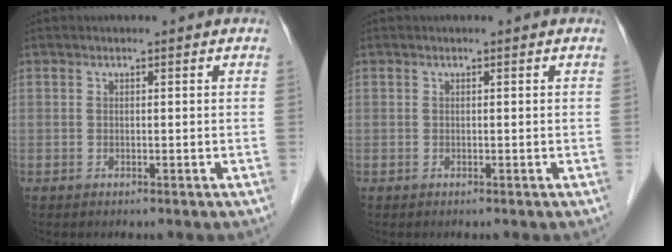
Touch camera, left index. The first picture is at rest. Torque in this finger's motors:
{"motor_torque": [-0.04, 0.03, 0.00, 0.00]}